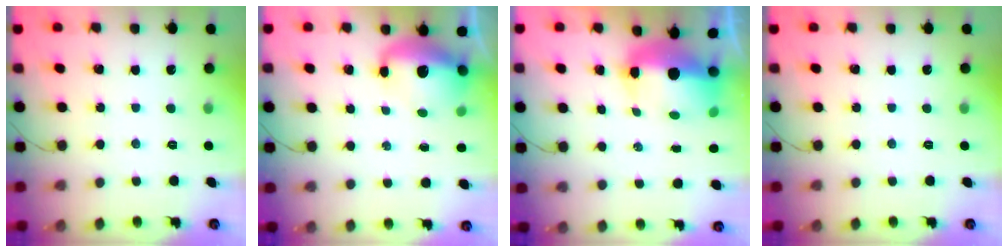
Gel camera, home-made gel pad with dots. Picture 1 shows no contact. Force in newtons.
{"total": 11.3, "press": 11.0, "slide": 2.7}
{"total": 10.7, "press": 10.5, "slide": 2.3}
{"total": 0.0}